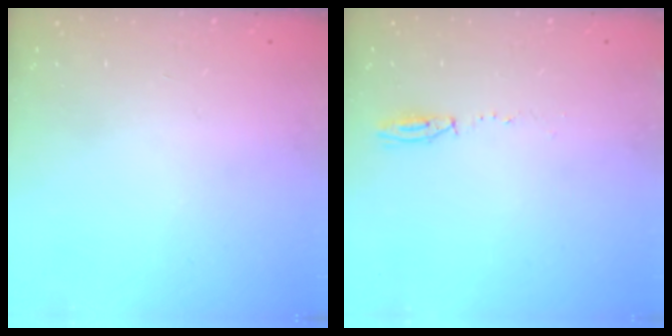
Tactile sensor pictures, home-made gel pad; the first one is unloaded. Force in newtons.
{"total": 3.9, "press": 3.8, "slide": 0.9}